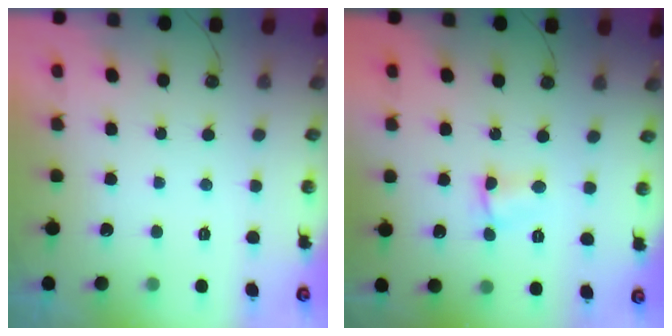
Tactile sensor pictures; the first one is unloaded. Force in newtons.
{"total": 2.1, "press": 2.0, "slide": 0.5}